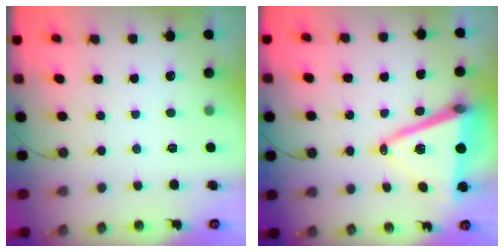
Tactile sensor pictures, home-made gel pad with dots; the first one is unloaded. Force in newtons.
{"total": 15.2, "press": 14.7, "slide": 3.9}